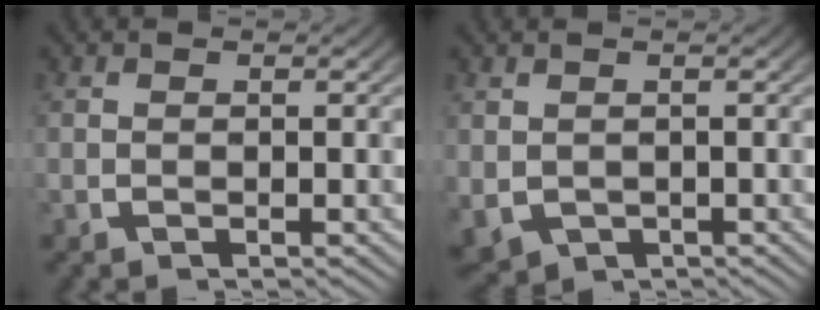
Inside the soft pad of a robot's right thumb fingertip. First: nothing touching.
{"total": 3.9, "force": [-1.3, 3.2, 1.9], "torque": [-0.047, -0.028, -0.004]}